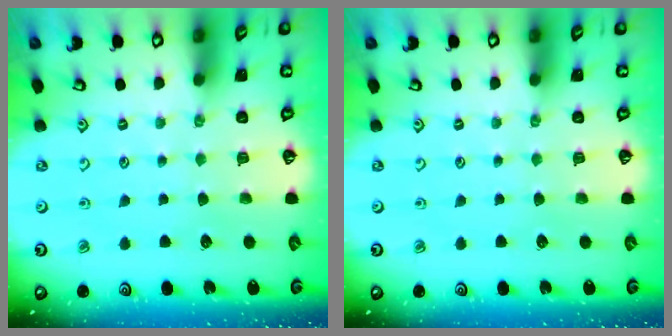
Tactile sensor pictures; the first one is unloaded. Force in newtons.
{"total": 0.0}